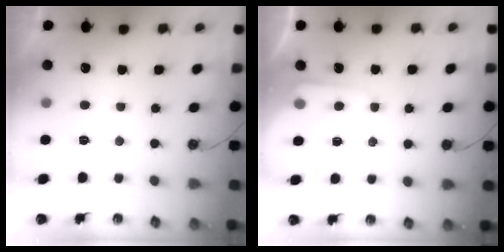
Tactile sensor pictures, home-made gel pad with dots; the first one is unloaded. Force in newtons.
{"total": 5.1, "press": 5.1, "slide": 0.6}